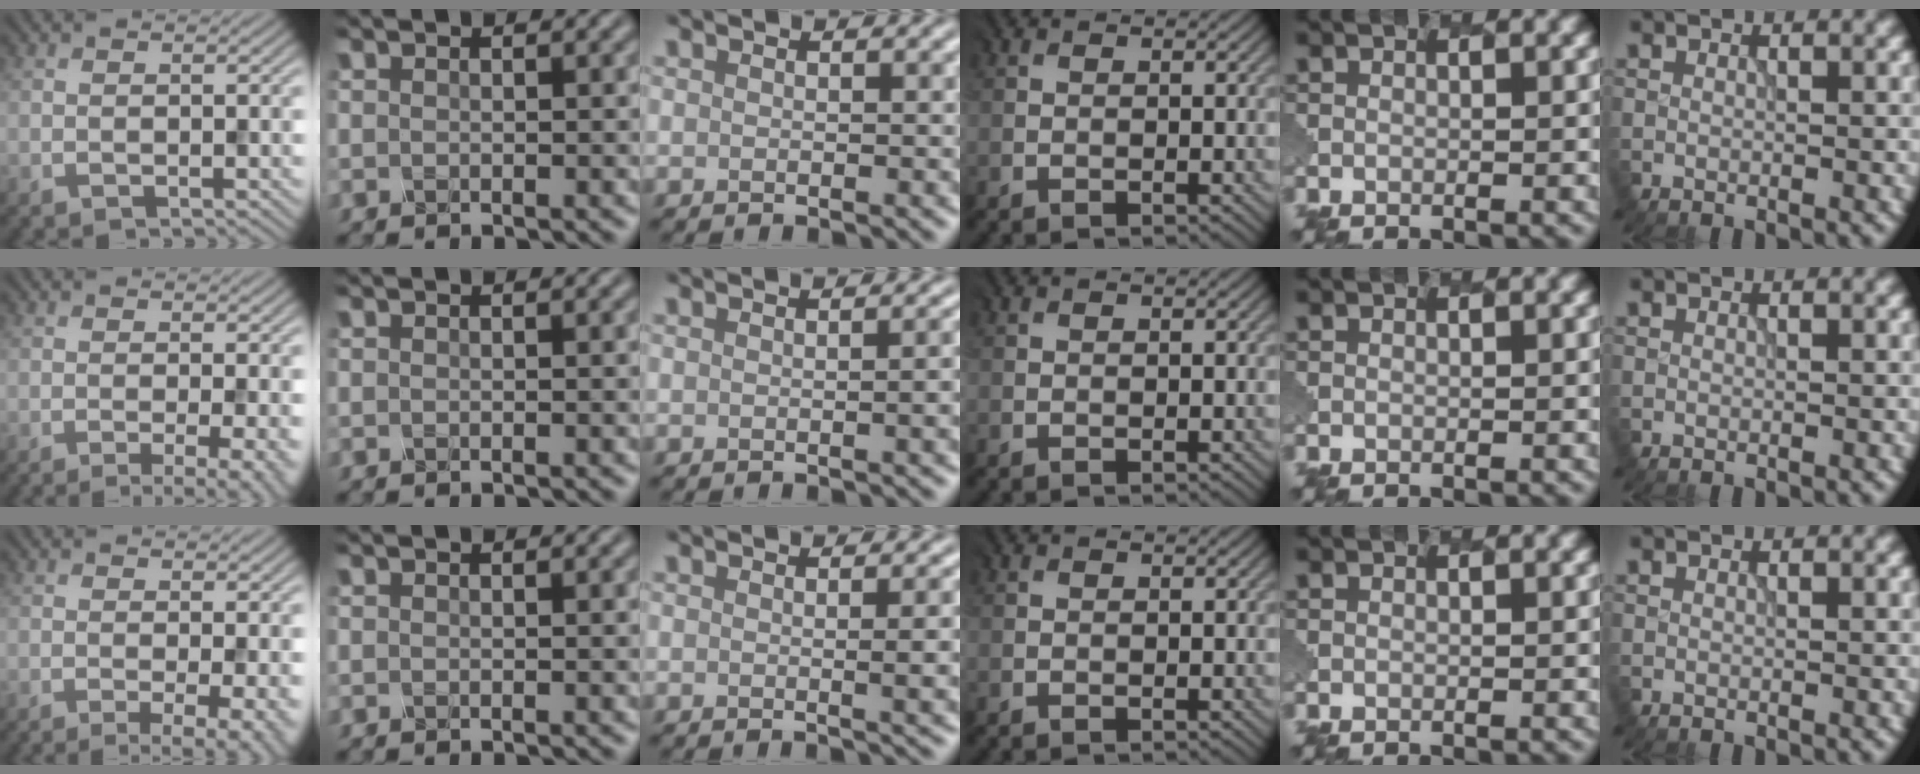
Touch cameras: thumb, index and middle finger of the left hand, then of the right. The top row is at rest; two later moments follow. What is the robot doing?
{"motion": "dispense", "object": "oil cruet"}